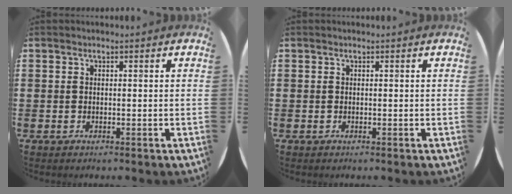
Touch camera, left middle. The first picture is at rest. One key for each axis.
{"total": 0.0}